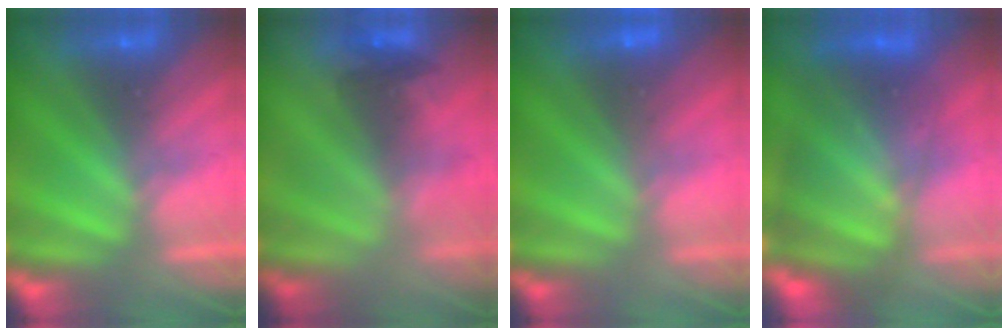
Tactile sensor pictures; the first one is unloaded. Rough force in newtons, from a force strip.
{"total": 2.3}
{"total": 2.9}
{"total": 8.8}